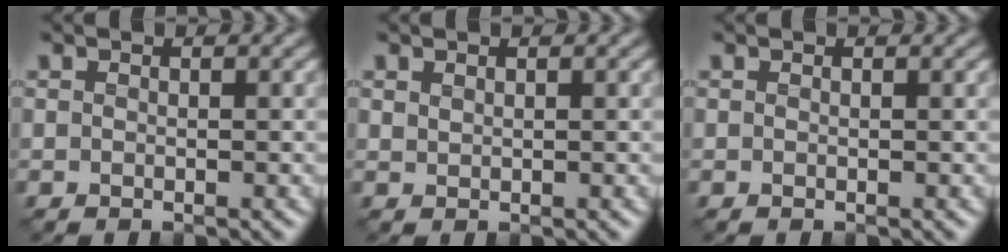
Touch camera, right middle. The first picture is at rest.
{"total": 0.5, "force": [0.4, 0.2, 0.2], "torque": [-0.010, -0.004, 0.011]}
{"total": 0.0}